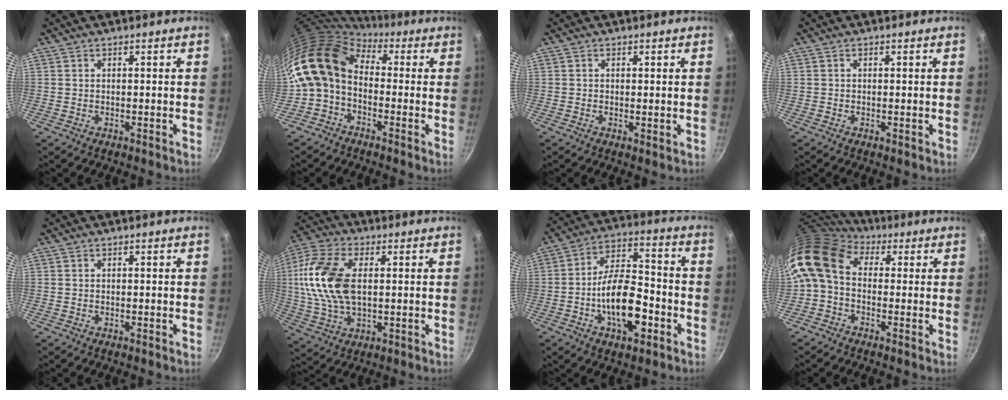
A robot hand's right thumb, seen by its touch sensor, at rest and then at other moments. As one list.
[{"total": 11.5, "force": [-0.2, 8.3, 8.0], "torque": [-0.129, 0.033, -0.027]}, {"total": 0.9, "force": [0.3, 0.4, 0.8], "torque": [-0.013, -0.002, 0.002]}, {"total": 0.0}, {"total": 0.0}, {"total": 15.9, "force": [1.8, 9.1, 12.9], "torque": [-0.253, 0.009, 0.027]}, {"total": 14.6, "force": [-4.8, 7.0, 11.8], "torque": [-0.179, 0.045, -0.088]}, {"total": 11.2, "force": [1.1, 8.1, 7.6], "torque": [-0.141, 0.025, -0.003]}]